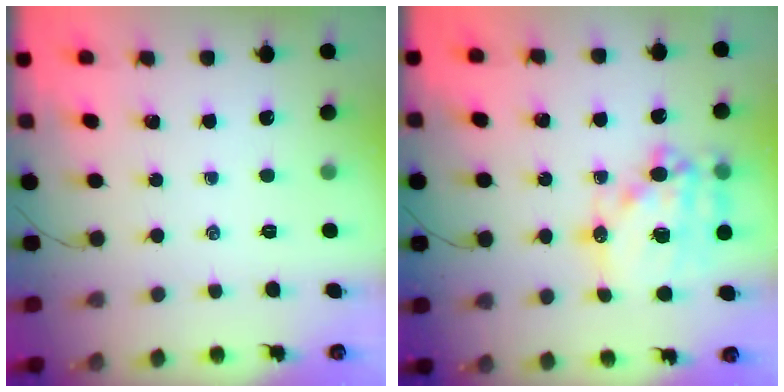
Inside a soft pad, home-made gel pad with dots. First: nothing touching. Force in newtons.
{"total": 19.5, "press": 19.1, "slide": 3.9}